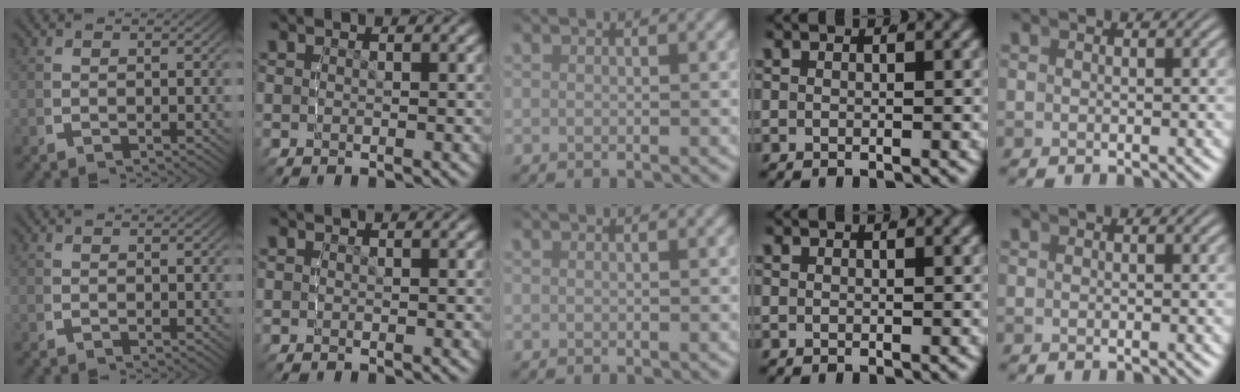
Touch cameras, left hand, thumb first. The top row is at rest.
{}